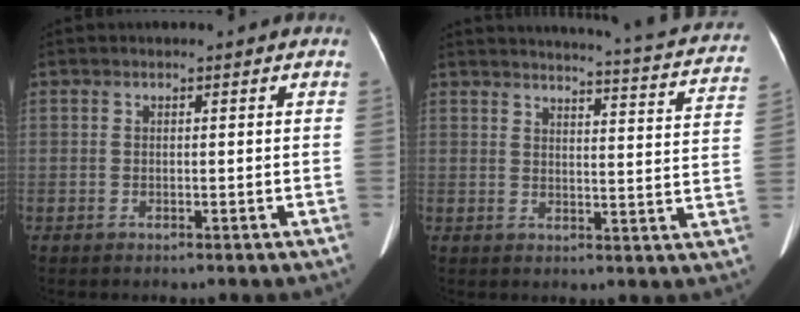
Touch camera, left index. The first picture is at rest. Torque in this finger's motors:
{"motor_torque": [0.79, -1.35, 0.14, 0.06]}